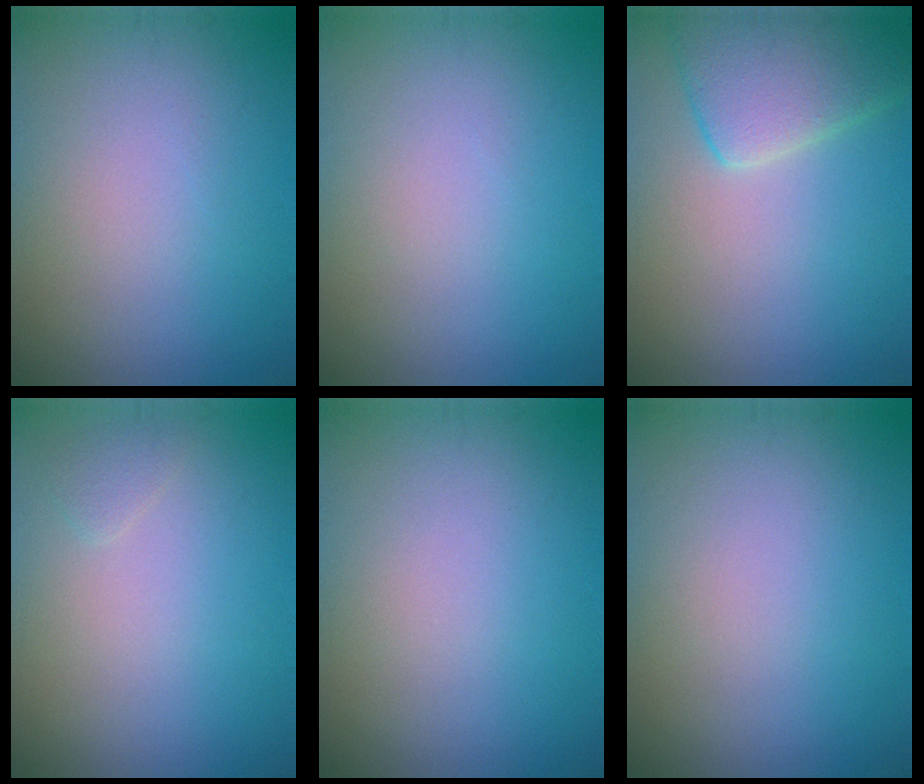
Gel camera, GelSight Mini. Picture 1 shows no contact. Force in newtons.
{"total": 0.0}
{"total": 5.3, "press": 5.3, "slide": 0.4}
{"total": 0.8, "press": 0.8, "slide": 0.1}
{"total": 0.0}
{"total": 0.0}